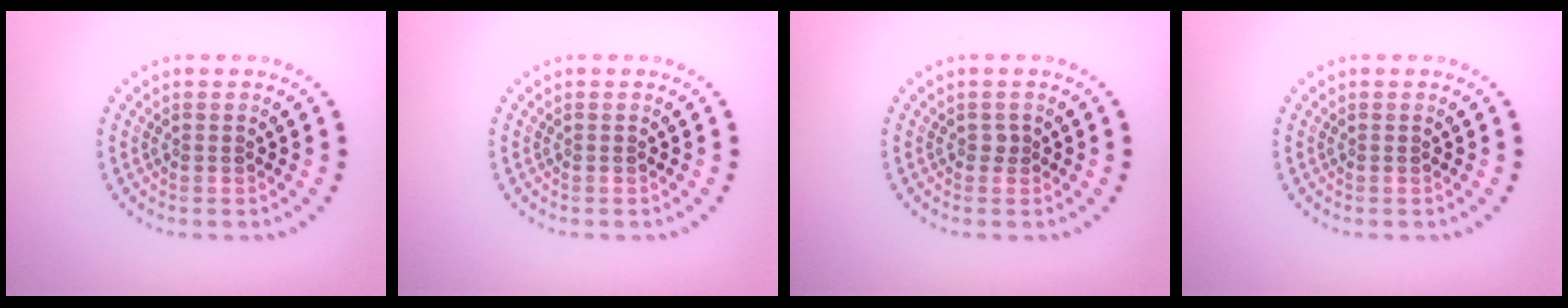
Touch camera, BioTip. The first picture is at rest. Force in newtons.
{"total": 0.0}
{"total": 0.5, "press": 0.4, "slide": 0.3}
{"total": 0.0}